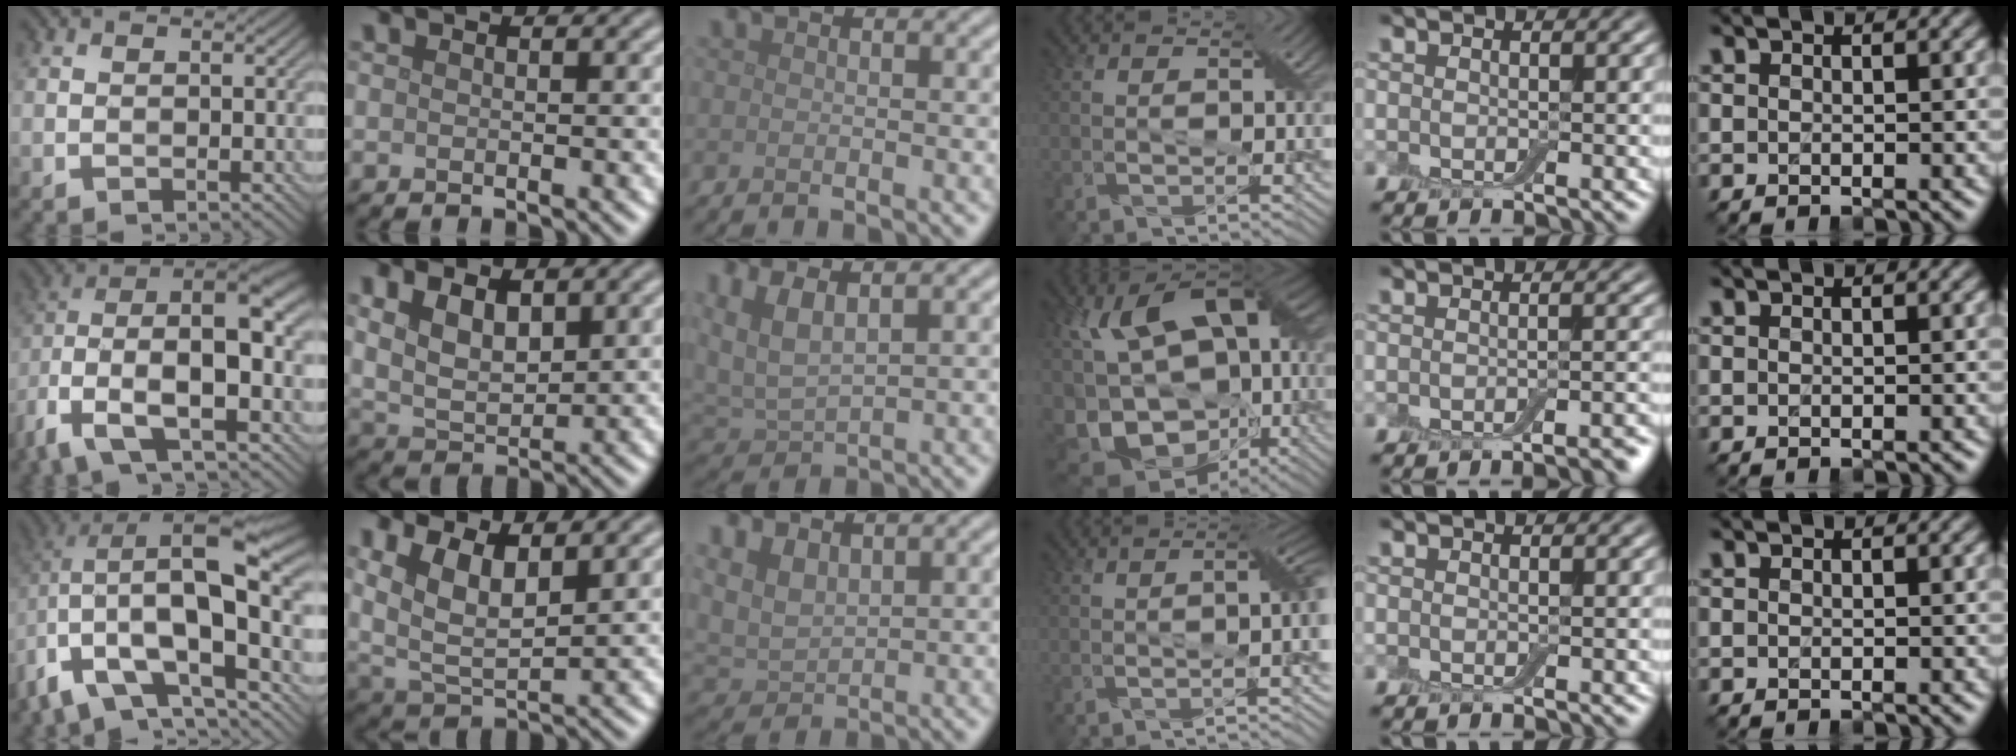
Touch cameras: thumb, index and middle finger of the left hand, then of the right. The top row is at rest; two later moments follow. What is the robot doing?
{"motion": "extract", "object": "backpack"}